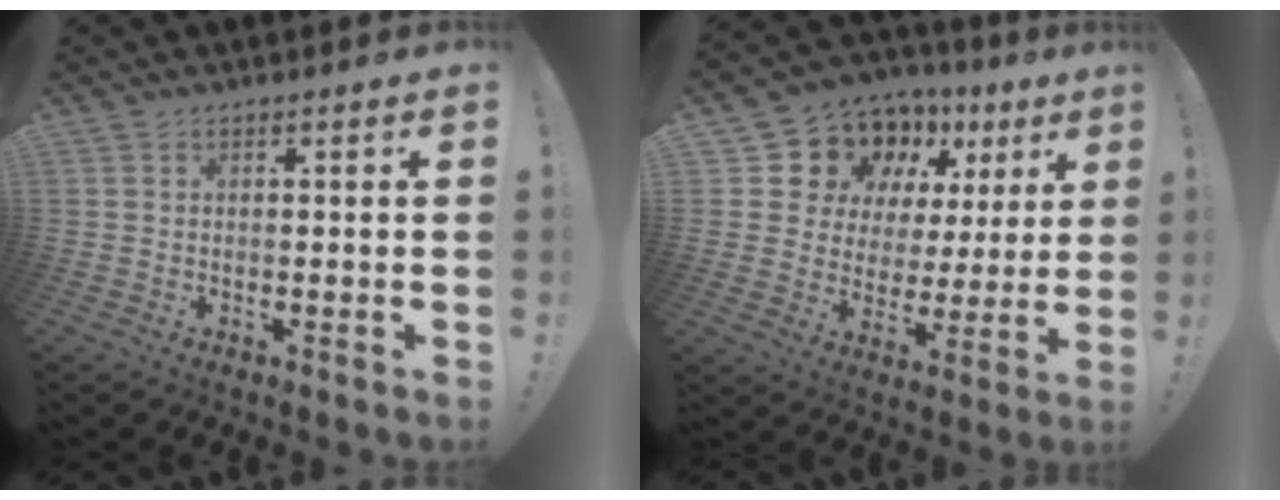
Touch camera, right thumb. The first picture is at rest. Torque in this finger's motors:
{"motor_torque": [0.04, 0.18, -0.25, 0.09, -0.02]}